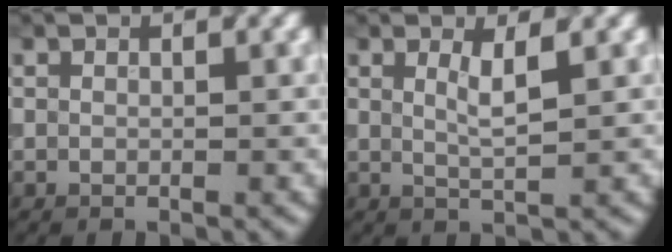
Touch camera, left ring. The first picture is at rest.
{"total": 2.1, "force": [0.8, 0.4, 1.9], "torque": [-0.032, -0.005, 0.012]}